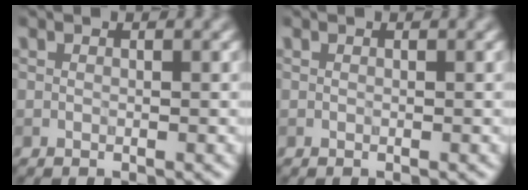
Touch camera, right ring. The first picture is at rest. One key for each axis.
{"total": 0.0}